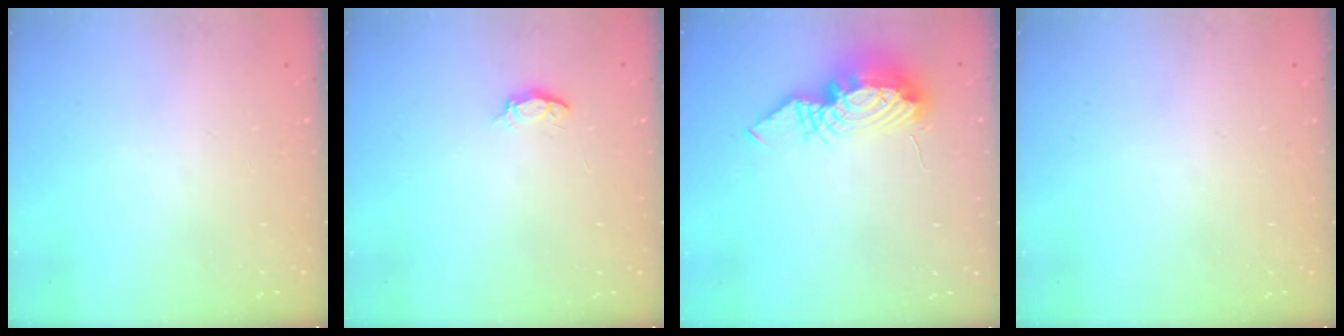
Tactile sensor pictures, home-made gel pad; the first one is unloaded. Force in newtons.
{"total": 3.0, "press": 3.0, "slide": 0.3}
{"total": 12.9, "press": 12.9, "slide": 0.8}
{"total": 0.0}